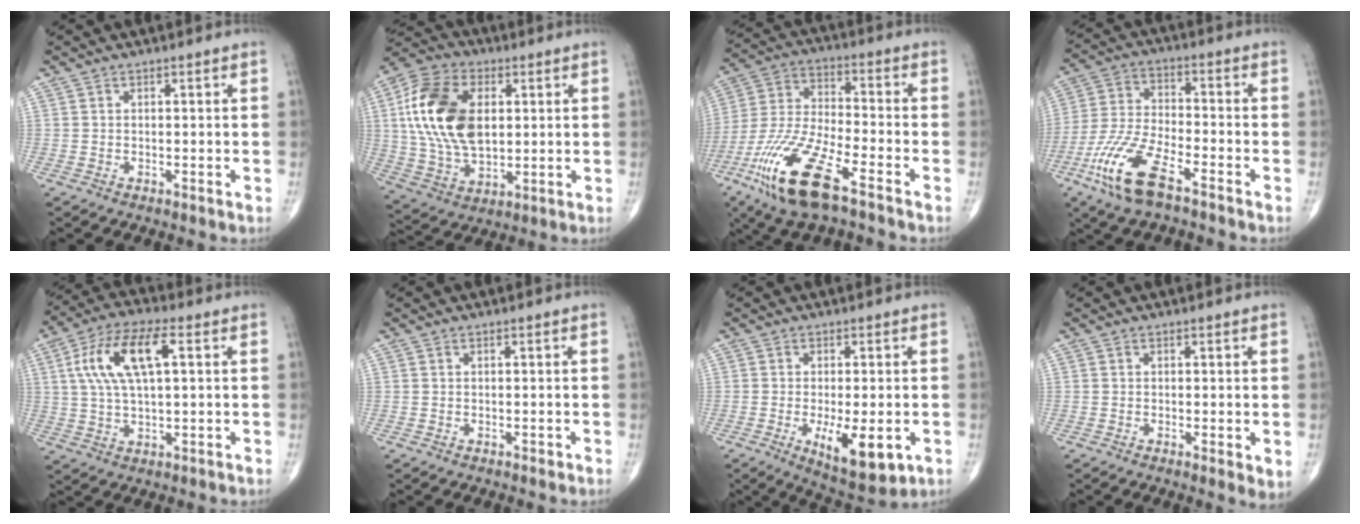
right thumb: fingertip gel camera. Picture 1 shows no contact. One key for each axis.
{"total": 19.6, "fx": 3.3, "fy": 12.1, "fz": 15.1, "tx": -0.282, "ty": -0.002, "tz": 0.061}
{"total": 18.4, "fx": -10.4, "fy": 5.2, "fz": 14.3, "tx": -0.320, "ty": 0.022, "tz": -0.199}
{"total": 13.4, "fx": -7.8, "fy": 4.3, "fz": 10.0, "tx": -0.221, "ty": 0.021, "tz": -0.153}
{"total": 13.3, "fx": 3.3, "fy": 5.3, "fz": 11.7, "tx": -0.236, "ty": 0.019, "tz": 0.060}
{"total": 0.0}
{"total": 10.5, "fx": -2.9, "fy": 3.8, "fz": 9.3, "tx": -0.135, "ty": -0.018, "tz": -0.036}
{"total": 2.6, "fx": -0.2, "fy": 0.7, "fz": 2.5, "tx": -0.040, "ty": -0.011, "tz": -0.006}